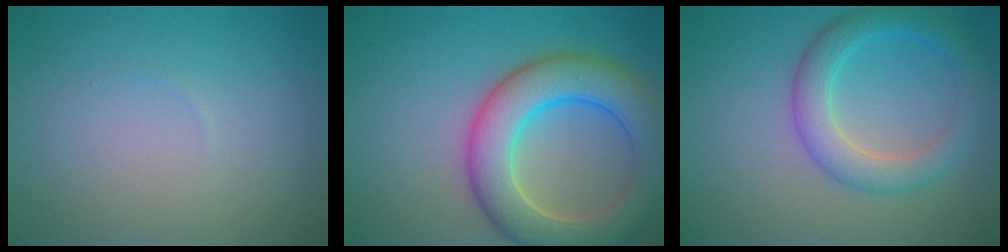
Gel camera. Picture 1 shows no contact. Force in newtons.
{"total": 8.5, "press": 8.5, "slide": 0.3}
{"total": 4.2, "press": 4.2, "slide": 0.2}